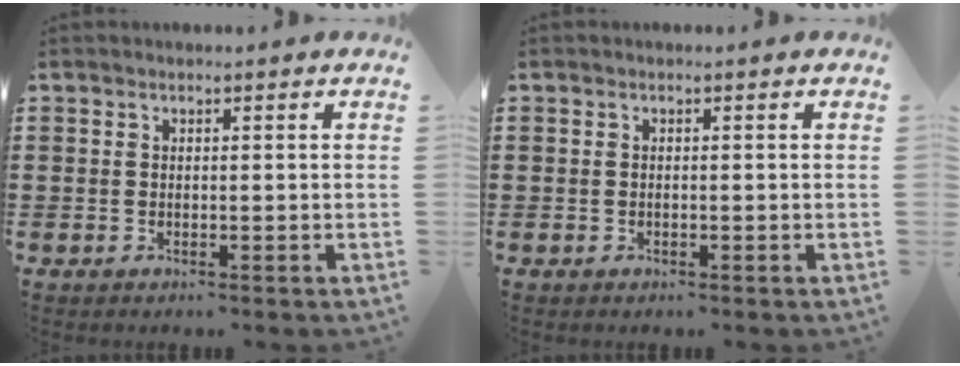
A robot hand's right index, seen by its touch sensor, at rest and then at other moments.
{"total": 0.0}